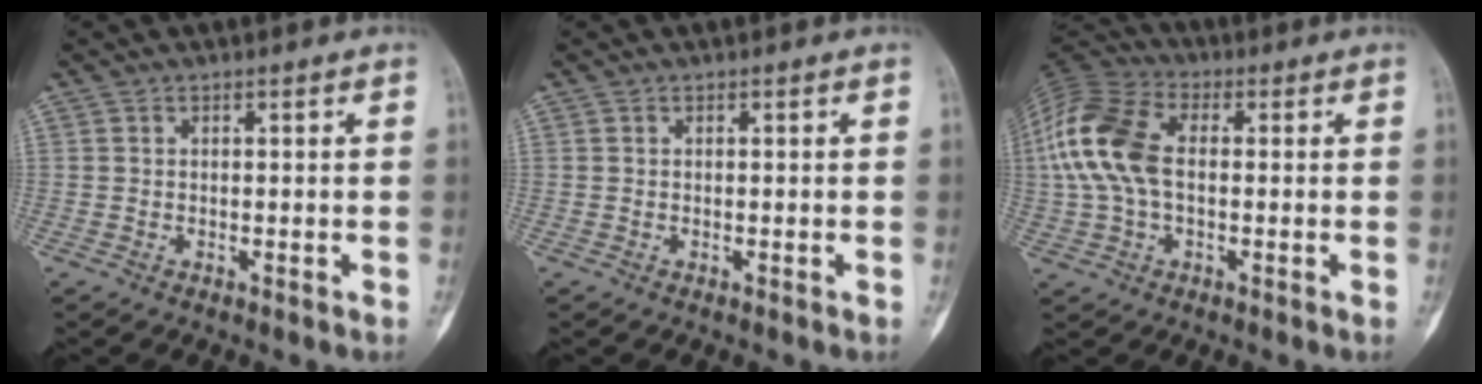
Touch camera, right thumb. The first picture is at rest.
{"total": 0.0}
{"total": 14.4, "force": [0.7, 8.8, 11.4], "torque": [-0.251, 0.030, 0.006]}